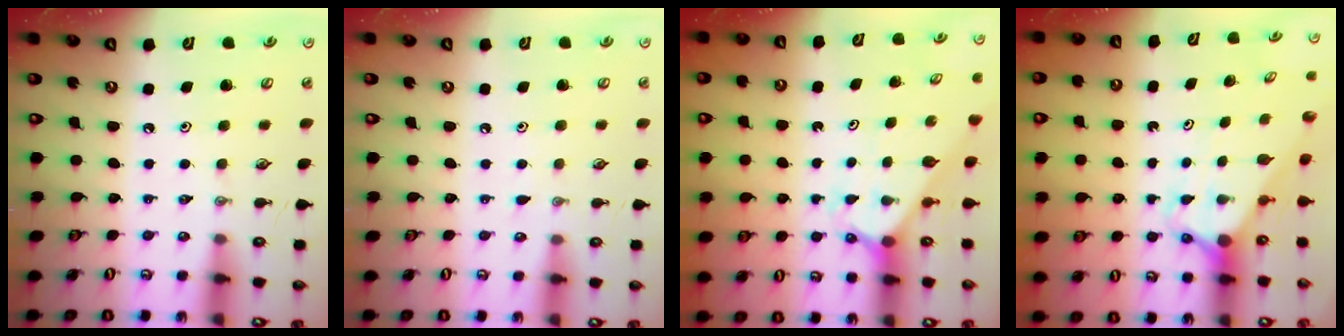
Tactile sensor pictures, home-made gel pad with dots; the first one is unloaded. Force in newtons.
{"total": 3.2, "press": 3.2, "slide": 0.4}
{"total": 2.8, "press": 2.8, "slide": 0.2}
{"total": 2.7, "press": 2.7, "slide": 0.0}